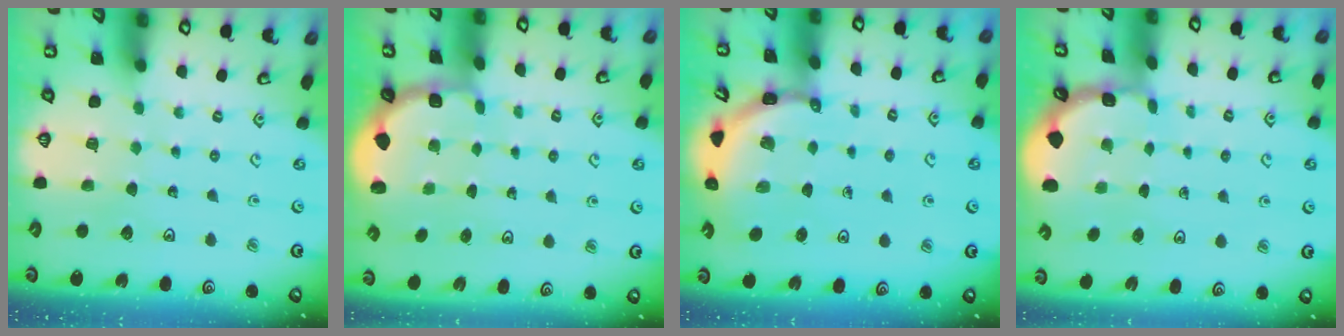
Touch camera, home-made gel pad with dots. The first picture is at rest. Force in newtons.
{"total": 1.7, "press": 1.5, "slide": 0.6}
{"total": 3.6, "press": 3.6, "slide": 0.2}
{"total": 1.6, "press": 1.6, "slide": 0.2}